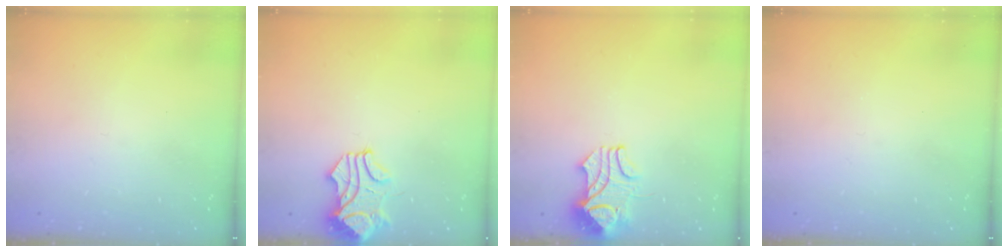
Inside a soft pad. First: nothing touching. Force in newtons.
{"total": 1.6, "press": 1.4, "slide": 0.8}
{"total": 2.1, "press": 1.9, "slide": 0.9}
{"total": 0.0}